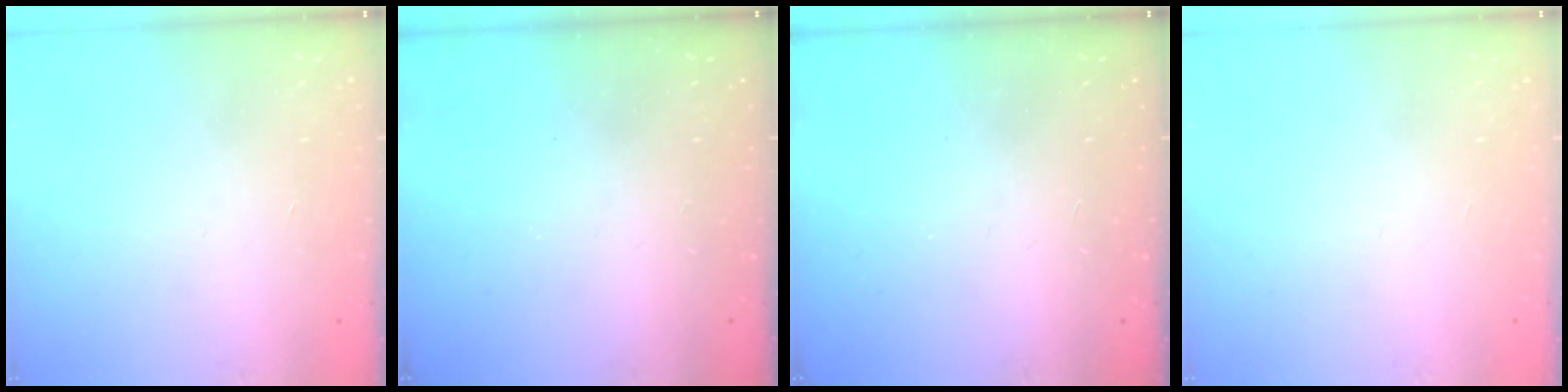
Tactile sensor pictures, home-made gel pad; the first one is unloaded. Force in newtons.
{"total": 0.0}
{"total": 0.0}
{"total": 0.0}